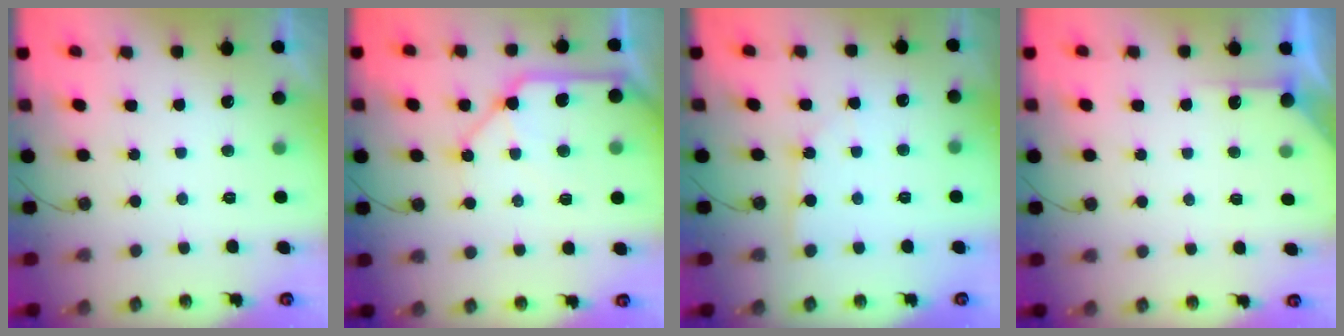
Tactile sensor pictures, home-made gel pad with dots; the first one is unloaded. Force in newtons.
{"total": 14.3, "press": 14.2, "slide": 1.7}
{"total": 2.5, "press": 2.5, "slide": 0.3}
{"total": 3.3, "press": 3.3, "slide": 0.4}